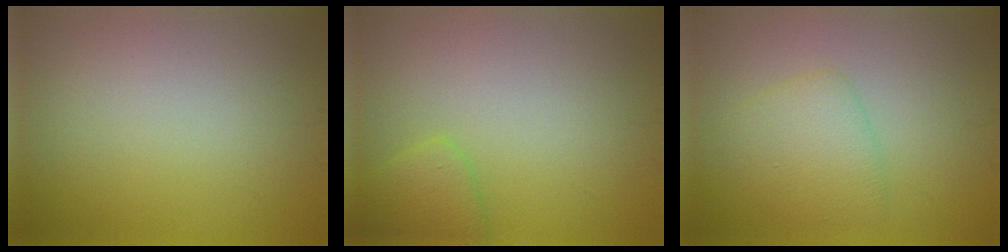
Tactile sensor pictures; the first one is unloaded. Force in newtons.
{"total": 2.4, "press": 2.4, "slide": 0.2}
{"total": 3.0, "press": 3.0, "slide": 0.2}